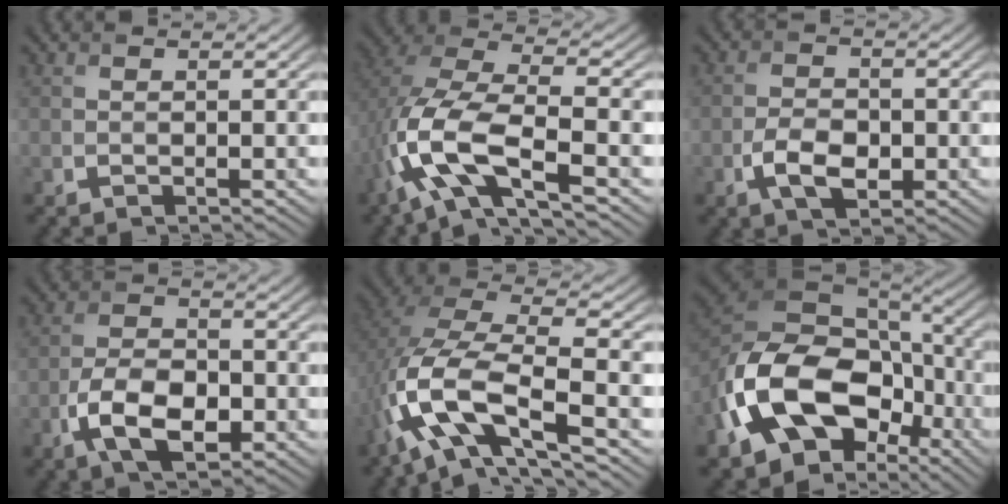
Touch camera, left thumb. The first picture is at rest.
{"total": 13.5, "force": [-4.8, 5.8, 11.2], "torque": [-0.269, -0.012, -0.095]}
{"total": 4.8, "force": [-1.7, 2.8, 3.5], "torque": [-0.071, -0.002, -0.035]}
{"total": 7.9, "force": [-3.1, 4.3, 5.9], "torque": [-0.118, -0.004, -0.066]}
{"total": 14.9, "force": [-4.9, 6.4, 12.5], "torque": [-0.284, -0.012, -0.092]}
{"total": 19.2, "force": [-6.0, 13.2, 12.6], "torque": [-0.295, -0.035, -0.100]}